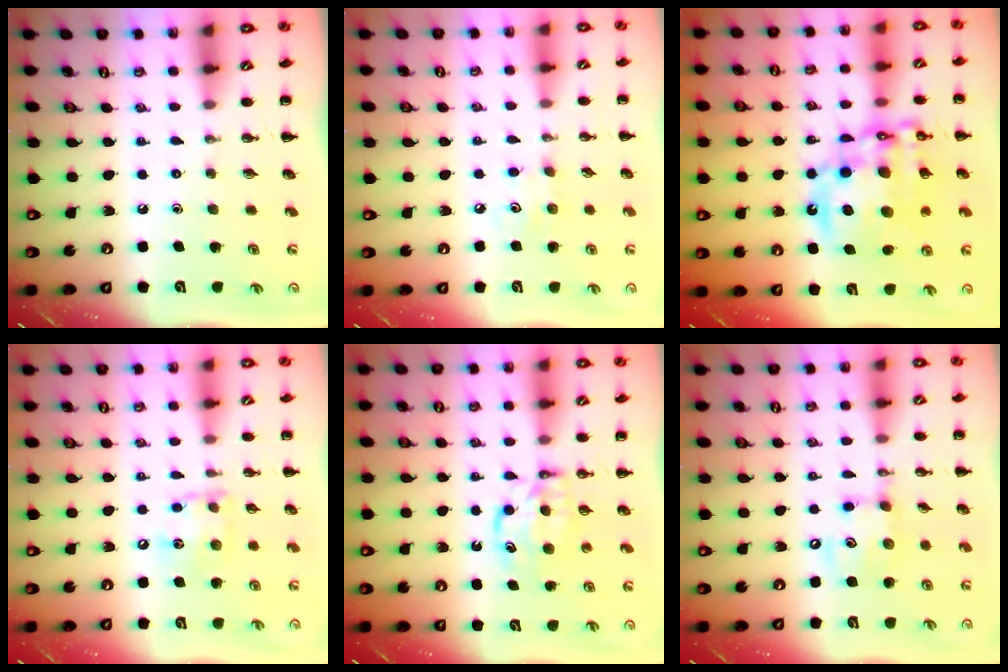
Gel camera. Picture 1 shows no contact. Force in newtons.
{"total": 4.1, "press": 4.0, "slide": 0.9}
{"total": 20.4, "press": 19.9, "slide": 4.7}
{"total": 9.1, "press": 9.1, "slide": 0.8}
{"total": 6.8, "press": 6.8, "slide": 0.6}
{"total": 9.5, "press": 9.4, "slide": 1.4}